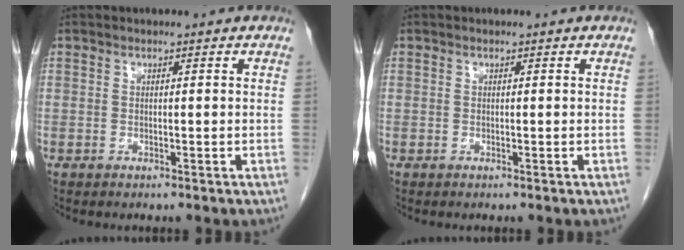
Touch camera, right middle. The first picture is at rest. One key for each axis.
{"total": 0.0}